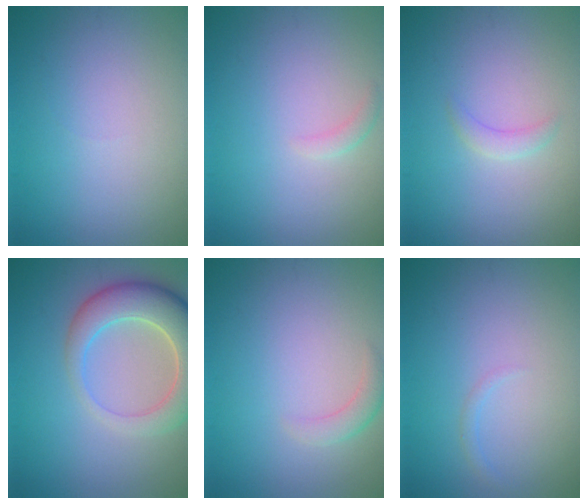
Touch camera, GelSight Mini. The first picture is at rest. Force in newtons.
{"total": 0.8, "press": 0.8, "slide": 0.1}
{"total": 1.2, "press": 1.2, "slide": 0.0}
{"total": 6.8, "press": 6.8, "slide": 0.8}
{"total": 1.5, "press": 1.5, "slide": 0.1}
{"total": 0.6, "press": 0.6, "slide": 0.1}